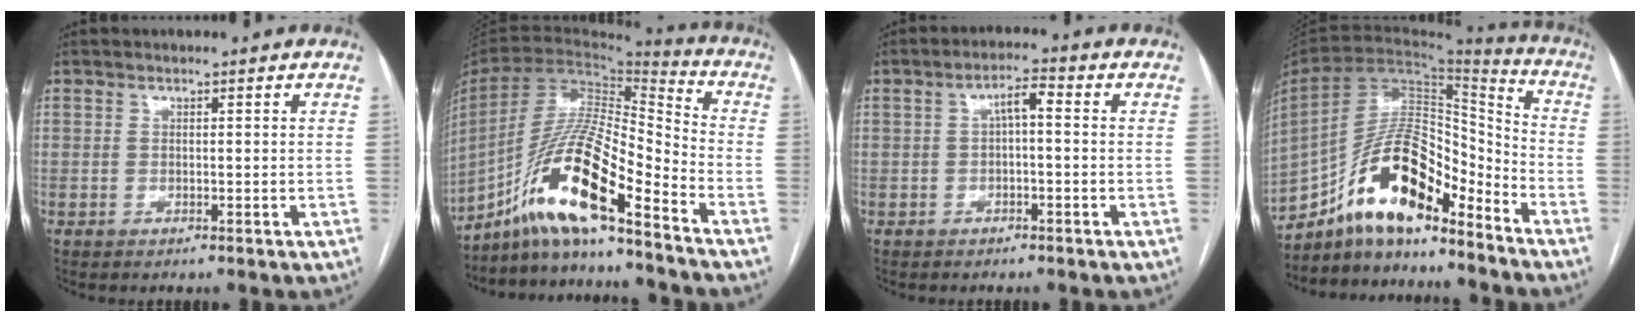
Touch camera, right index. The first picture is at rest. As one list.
[{"total": 16.5, "force": [-11.0, 1.2, 12.3], "torque": [-0.236, 0.004, -0.202]}, {"total": 2.7, "force": [-0.1, 0.9, 2.6], "torque": [-0.043, 0.014, -0.001]}, {"total": 16.4, "force": [-12.1, 5.0, 9.8], "torque": [-0.180, 0.037, -0.214]}]